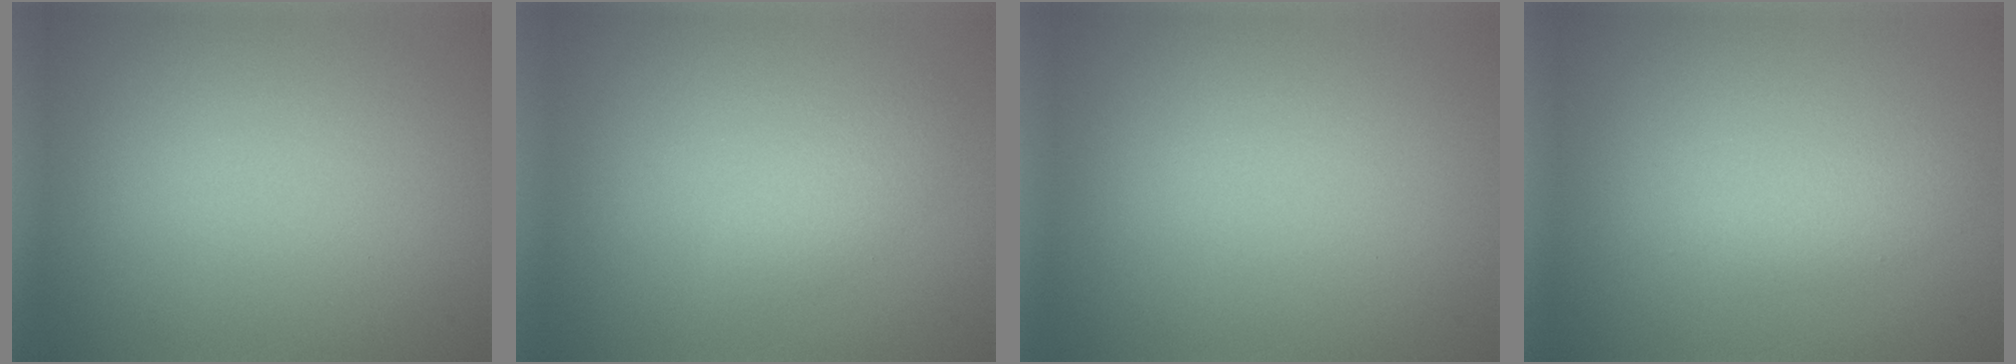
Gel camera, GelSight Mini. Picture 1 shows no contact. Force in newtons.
{"total": 1.5, "press": 1.5, "slide": 0.1}
{"total": 0.0}
{"total": 1.5, "press": 1.5, "slide": 0.1}